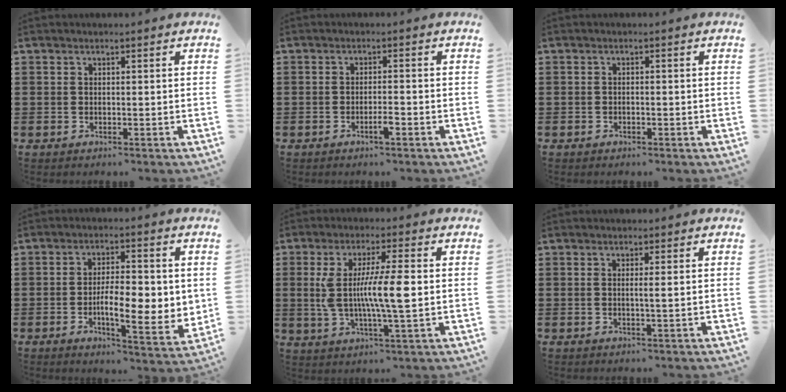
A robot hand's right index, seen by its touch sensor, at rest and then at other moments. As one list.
[{"total": 2.3, "force": [-1.3, 0.2, 1.9], "torque": [-0.033, 0.001, -0.022]}, {"total": 0.7, "force": [-0.6, 0.5, 0.2], "torque": [-0.005, 0.001, -0.013]}, {"total": 8.5, "force": [-0.8, 3.0, 7.9], "torque": [-0.124, -0.002, -0.014]}, {"total": 9.3, "force": [0.1, 1.2, 9.2], "torque": [-0.184, -0.006, -0.008]}, {"total": 1.3, "force": [0.1, -0.1, 1.3], "torque": [-0.026, -0.003, -0.001]}]